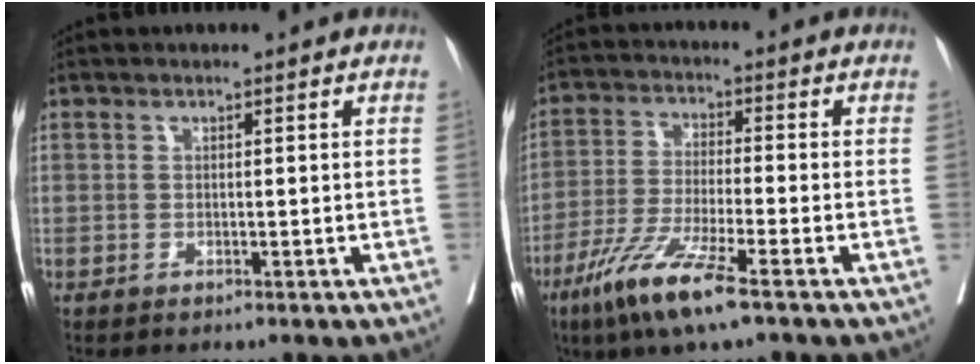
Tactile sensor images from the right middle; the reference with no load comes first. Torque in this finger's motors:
{"motor_torque": [1.36, -0.78, 0.22, 0.12]}